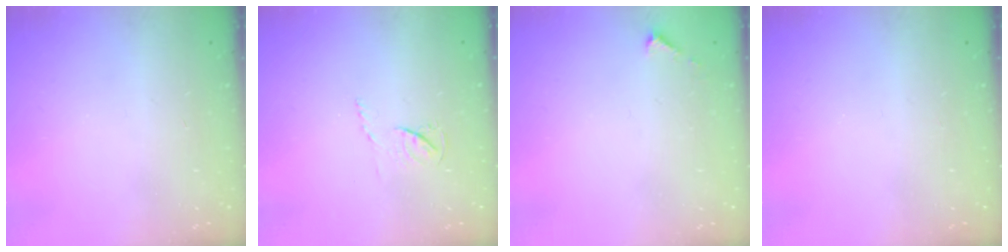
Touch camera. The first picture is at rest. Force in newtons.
{"total": 4.4, "press": 4.4, "slide": 0.6}
{"total": 2.1, "press": 2.1, "slide": 0.2}
{"total": 0.0}